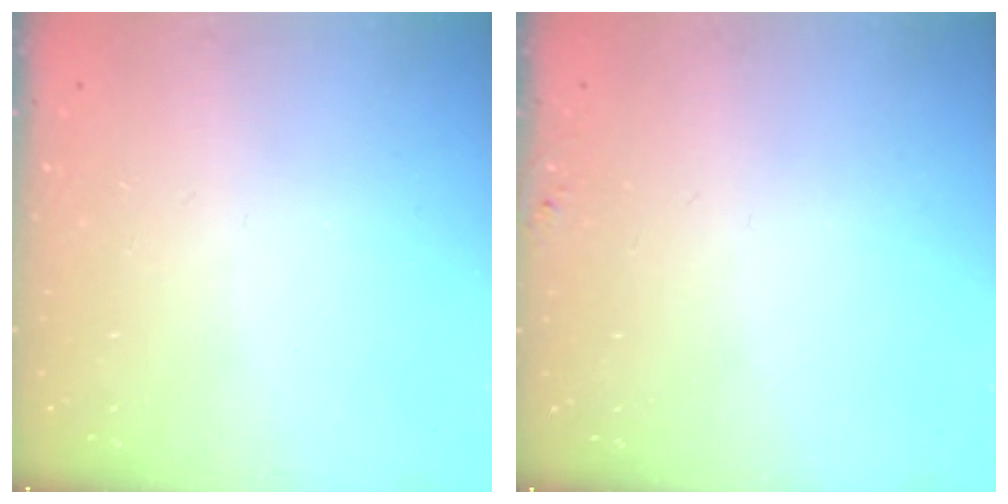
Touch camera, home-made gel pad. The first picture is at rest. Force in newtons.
{"total": 3.7, "press": 3.7, "slide": 0.4}